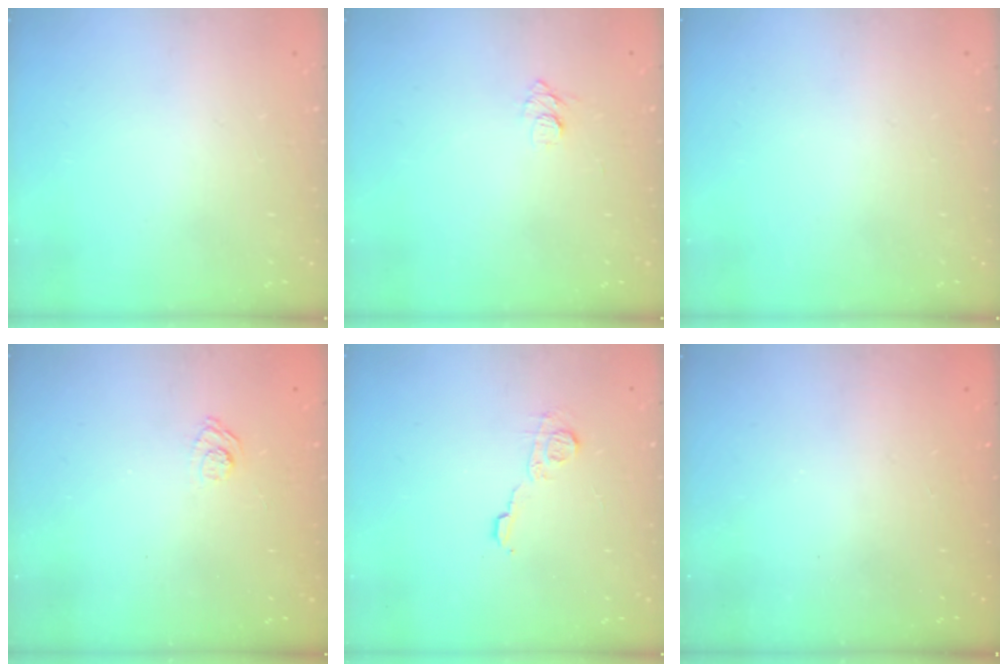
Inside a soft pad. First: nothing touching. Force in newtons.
{"total": 6.4, "press": 6.4, "slide": 0.7}
{"total": 0.0}
{"total": 3.1, "press": 2.8, "slide": 1.3}
{"total": 7.3, "press": 7.2, "slide": 0.4}
{"total": 2.6, "press": 2.4, "slide": 0.8}